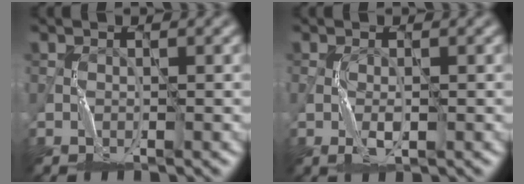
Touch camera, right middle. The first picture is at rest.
{"total": 1.9, "force": [-0.4, 0.7, 1.7], "torque": [-0.041, -0.001, -0.006]}